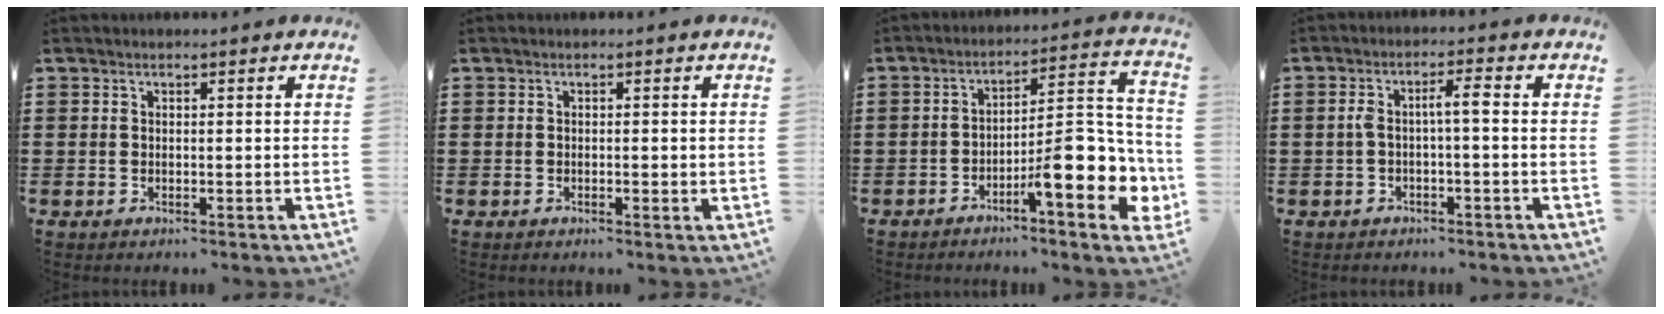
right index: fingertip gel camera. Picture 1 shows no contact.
{"total": 0.8, "force": [-0.2, 0.1, 0.7], "torque": [-0.014, -0.003, -0.003]}
{"total": 11.8, "force": [-5.0, 2.7, 10.4], "torque": [-0.142, -0.011, -0.088]}
{"total": 3.4, "force": [-0.3, 0.5, 3.4], "torque": [-0.073, 0.005, -0.012]}